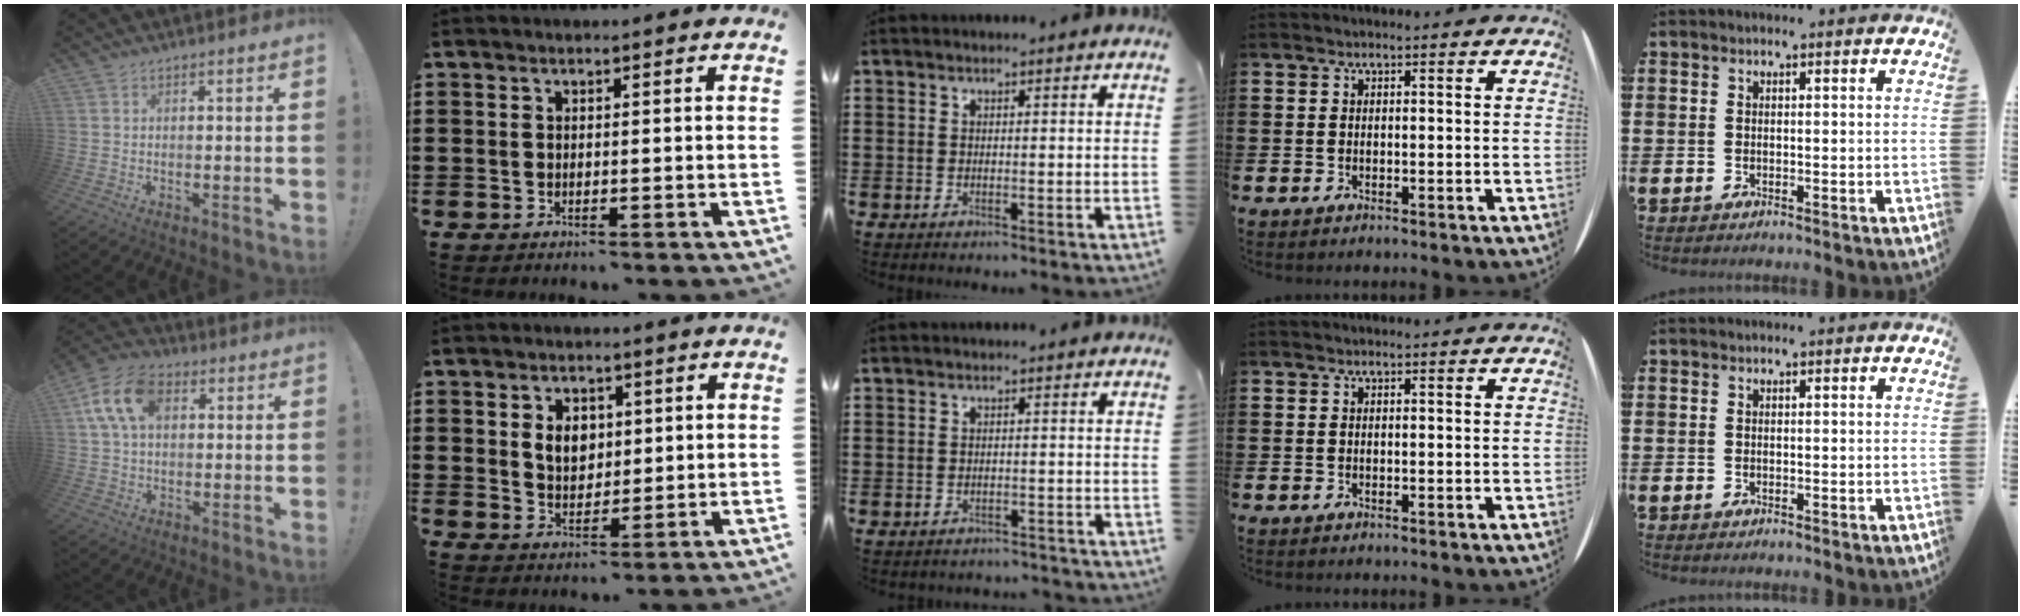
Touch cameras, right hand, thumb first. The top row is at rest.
{"thumb": {"total": 13.4, "force": [3.8, 8.7, 9.4], "torque": [-0.172, 0.010, 0.074]}, "index": {"total": 4.6, "force": [1.2, 3.5, 2.8], "torque": [-0.058, 0.009, 0.017]}, "middle": {"total": 1.6, "force": [-1.5, 0.2, -0.1], "torque": [-0.004, 0.002, -0.035]}}